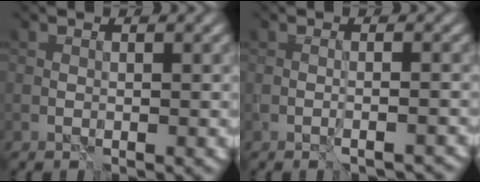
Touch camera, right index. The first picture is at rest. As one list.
[{"total": 1.5, "force": [-1.2, -0.3, 0.8], "torque": [-0.011, -0.006, -0.013]}]